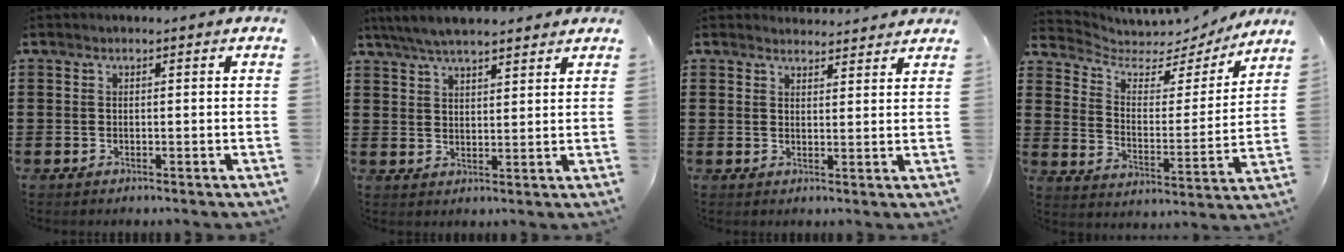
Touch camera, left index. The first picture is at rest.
{"total": 5.3, "force": [4.8, 0.9, 2.1], "torque": [-0.055, -0.008, 0.088]}
{"total": 2.6, "force": [2.6, 0.2, 0.0], "torque": [-0.008, -0.010, 0.050]}
{"total": 4.7, "force": [4.1, 2.0, 1.0], "torque": [-0.049, -0.033, 0.065]}